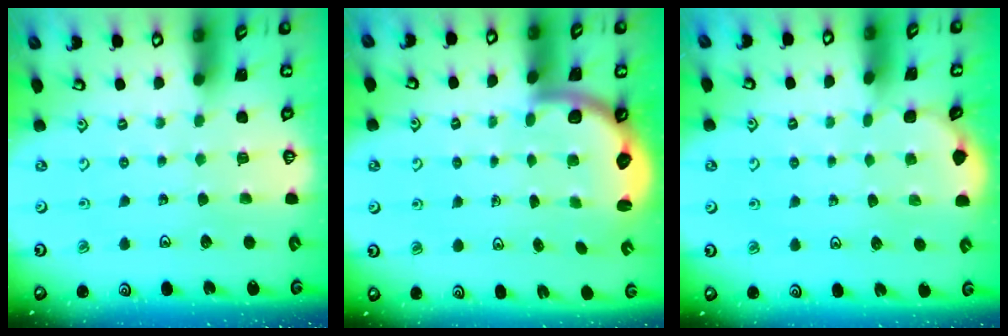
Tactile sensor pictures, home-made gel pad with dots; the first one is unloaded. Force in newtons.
{"total": 2.7, "press": 2.4, "slide": 1.2}
{"total": 1.3, "press": 1.3, "slide": 0.1}